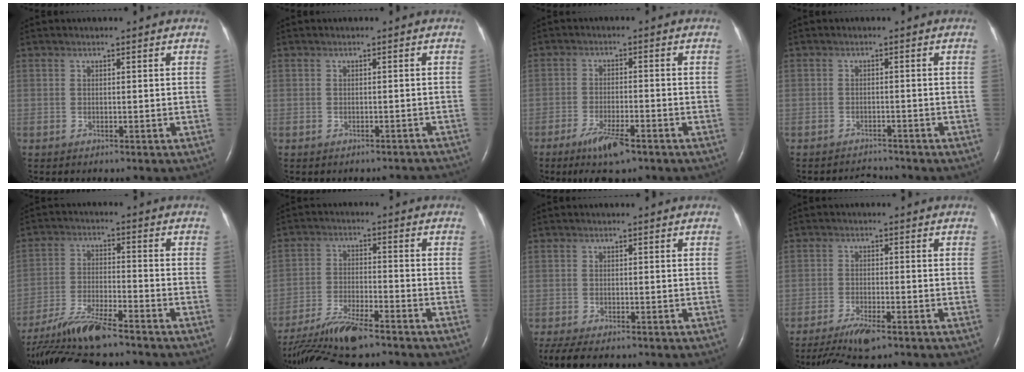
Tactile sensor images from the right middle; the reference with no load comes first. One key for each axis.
{"total": 2.9, "fx": -2.7, "fy": 0.9, "fz": 0.3, "tx": -0.001, "ty": -0.002, "tz": -0.028}
{"total": 6.5, "fx": -4.4, "fy": 1.0, "fz": 4.8, "tx": -0.098, "ty": -0.013, "tz": -0.074}
{"total": 2.0, "fx": -1.9, "fy": -0.1, "fz": -0.6, "tx": 0.005, "ty": -0.014, "tz": -0.028}
{"total": 11.8, "fx": -10.3, "fy": 0.4, "fz": 5.7, "tx": -0.112, "ty": -0.019, "tz": -0.183}
{"total": 12.2, "fx": -10.1, "fy": 1.5, "fz": 6.7, "tx": -0.129, "ty": -0.023, "tz": -0.176}
{"total": 5.7, "fx": -4.4, "fy": 1.7, "fz": 3.2, "tx": -0.058, "ty": -0.016, "tz": -0.070}
{"total": 6.1, "fx": -4.5, "fy": 0.8, "fz": 4.0, "tx": -0.078, "ty": -0.017, "tz": -0.081}